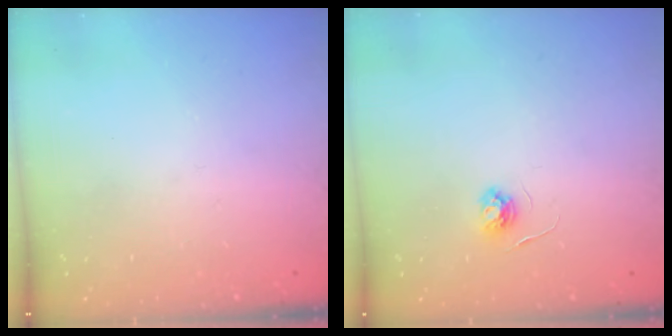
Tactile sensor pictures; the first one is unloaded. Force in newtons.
{"total": 3.8, "press": 3.8, "slide": 0.4}